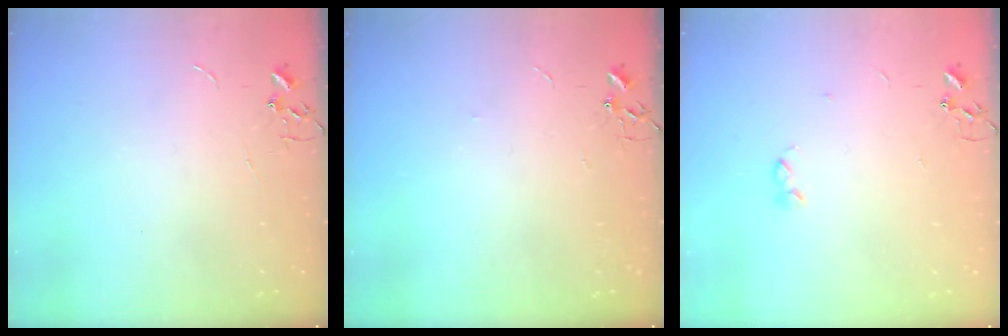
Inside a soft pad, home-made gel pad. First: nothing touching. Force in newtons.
{"total": 2.8, "press": 2.8, "slide": 0.5}
{"total": 2.8, "press": 2.7, "slide": 0.5}